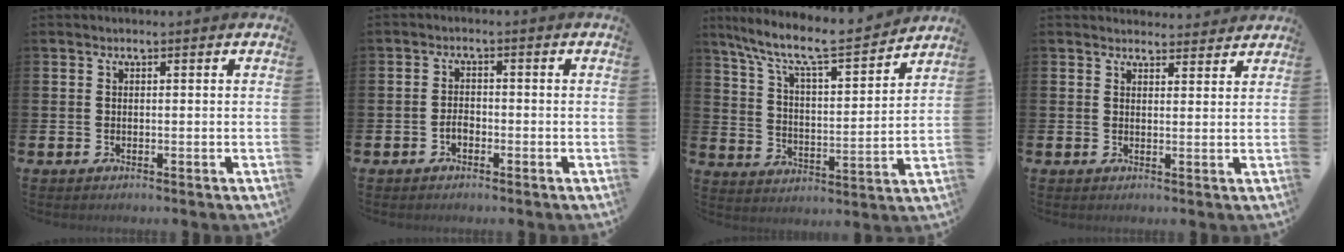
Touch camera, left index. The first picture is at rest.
{"total": 1.7, "force": [-0.8, 1.1, 1.0], "torque": [-0.017, 0.003, -0.018]}
{"total": 9.2, "force": [8.2, 1.4, 4.1], "torque": [-0.105, -0.059, 0.134]}
{"total": 2.7, "force": [2.6, 0.7, -0.1], "torque": [0.009, -0.017, 0.045]}